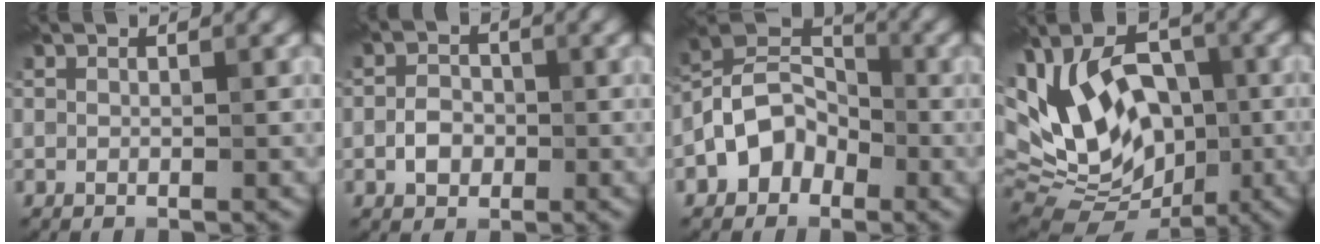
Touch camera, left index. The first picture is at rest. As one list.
[{"total": 2.0, "force": [-0.7, 1.5, 1.2], "torque": [-0.019, 0.009, -0.017]}, {"total": 5.1, "force": [-2.3, 3.6, 2.7], "torque": [-0.038, 0.018, -0.055]}, {"total": 12.7, "force": [-0.5, 8.0, 9.9], "torque": [-0.165, 0.010, 0.003]}]